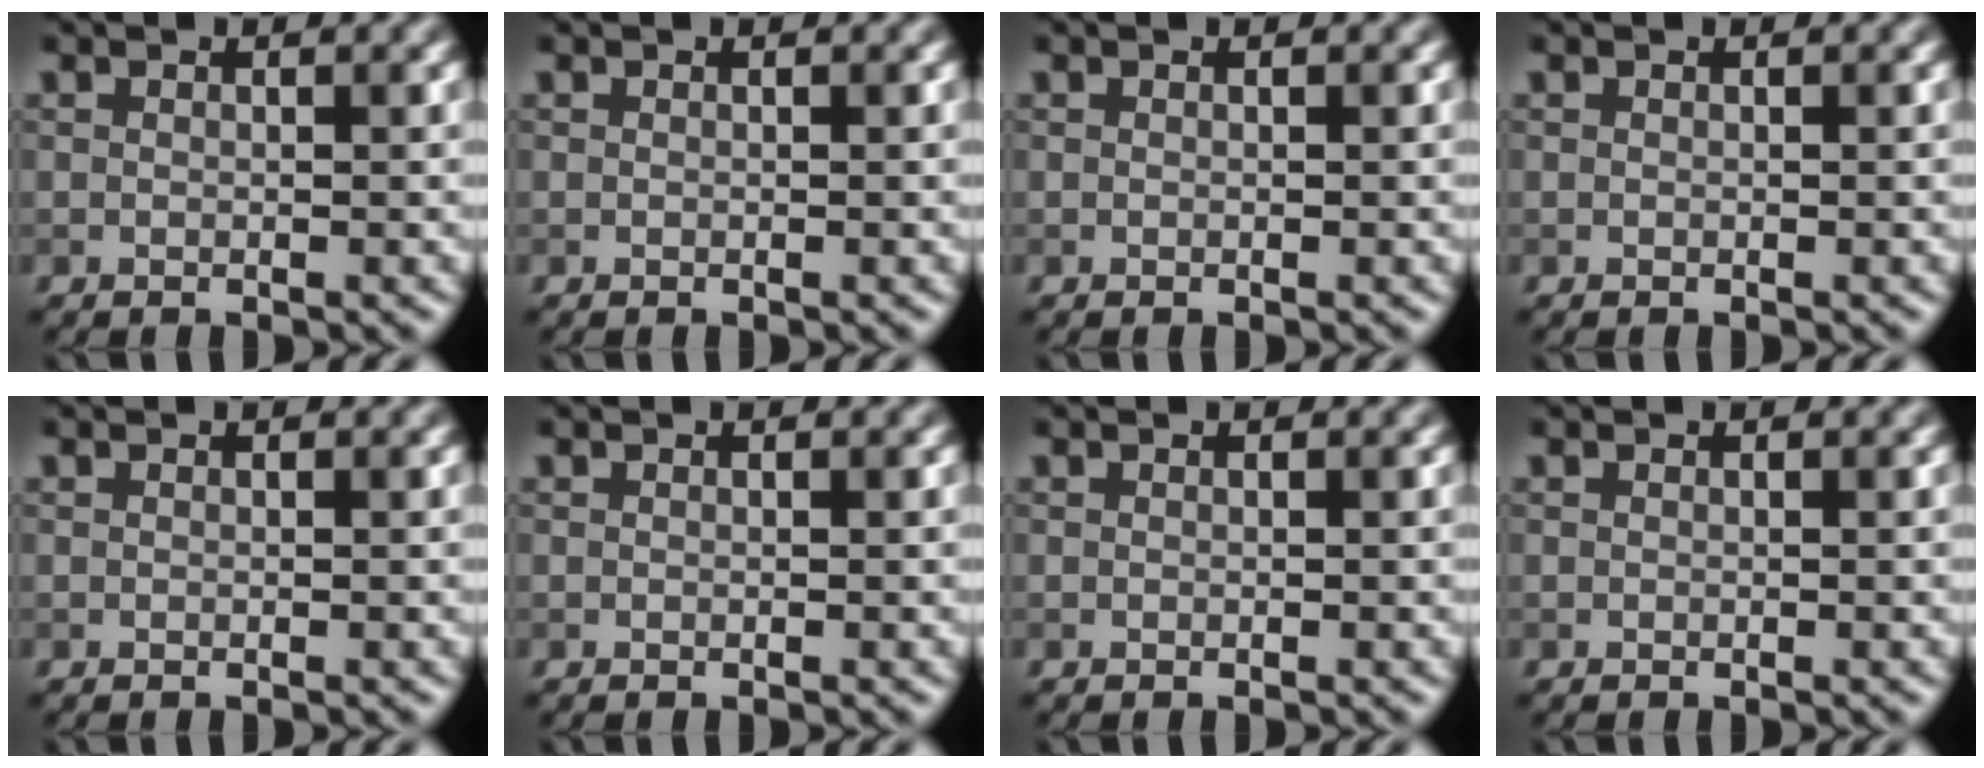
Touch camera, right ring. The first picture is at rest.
{"total": 0.0}
{"total": 0.0}
{"total": 0.0}
{"total": 0.0}
{"total": 0.0}
{"total": 0.0}
{"total": 0.0}